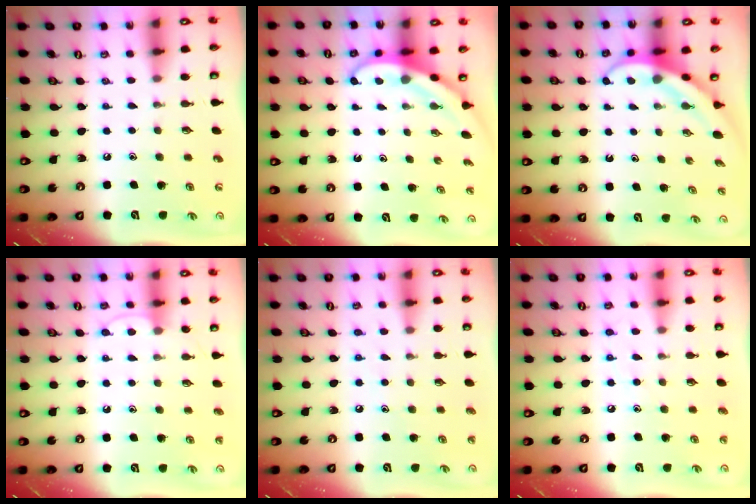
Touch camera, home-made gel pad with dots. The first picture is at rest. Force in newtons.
{"total": 3.8, "press": 3.7, "slide": 0.3}
{"total": 4.0, "press": 4.0, "slide": 0.4}
{"total": 7.3, "press": 7.2, "slide": 0.7}
{"total": 6.6, "press": 6.6, "slide": 0.6}
{"total": 9.3, "press": 9.3, "slide": 0.6}